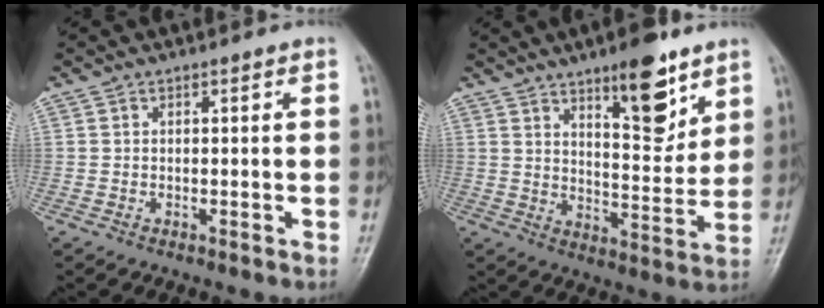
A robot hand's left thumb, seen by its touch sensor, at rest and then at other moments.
{"total": 13.2, "force": [8.1, 4.1, 9.5], "torque": [-0.117, -0.054, 0.129]}